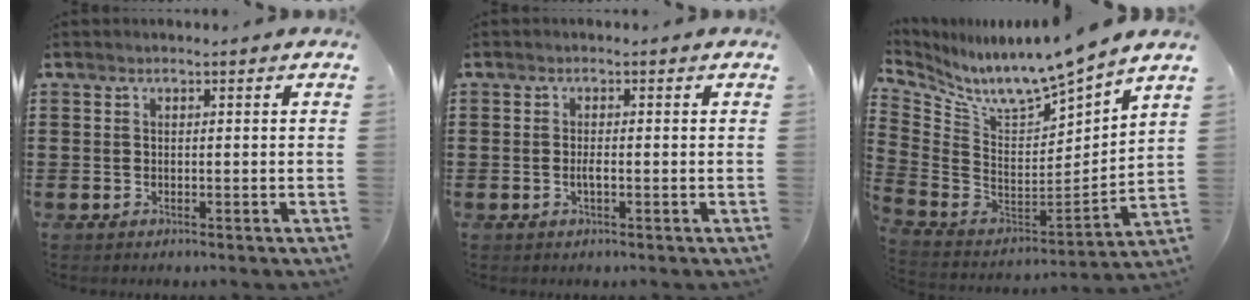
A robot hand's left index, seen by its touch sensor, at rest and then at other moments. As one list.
[{"total": 1.2, "force": [-0.4, 0.3, 1.2], "torque": [-0.023, 0.000, -0.006]}, {"total": 8.9, "force": [8.1, 0.3, 3.7], "torque": [-0.106, -0.073, 0.135]}]